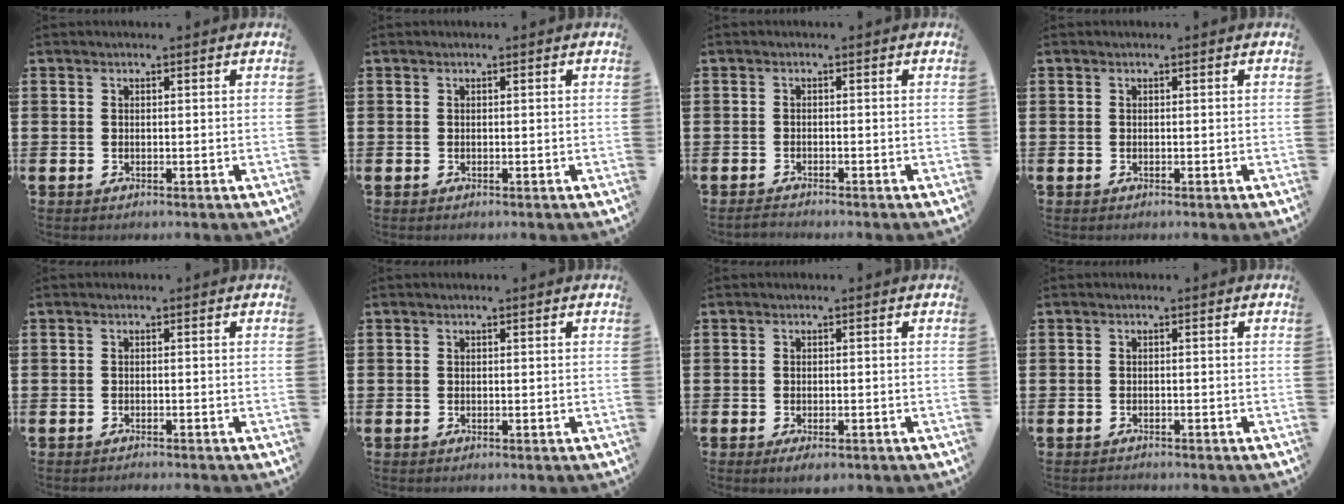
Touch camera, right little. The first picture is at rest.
{"total": 0.0}
{"total": 1.0, "force": [-0.9, 0.1, 0.4], "torque": [-0.009, 0.000, -0.018]}
{"total": 0.0}
{"total": 0.6, "force": [-0.5, -0.1, 0.0], "torque": [-0.001, -0.002, -0.011]}
{"total": 0.0}
{"total": 1.3, "force": [-0.7, 0.5, 1.0], "torque": [-0.018, 0.000, -0.015]}
{"total": 0.5, "force": [-0.5, 0.0, -0.1], "torque": [-0.001, -0.001, -0.011]}